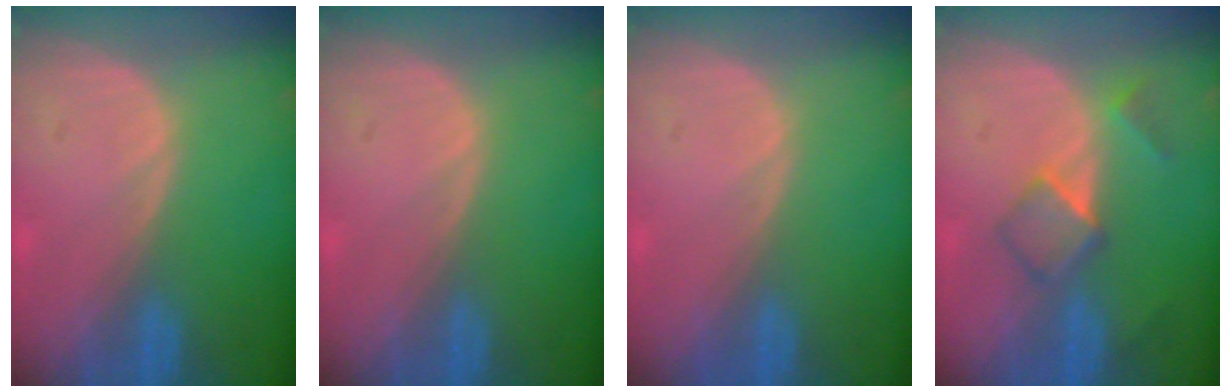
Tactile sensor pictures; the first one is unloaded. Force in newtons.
{"total": 0.0}
{"total": 0.0}
{"total": 5.3, "press": 4.7, "slide": 2.4}